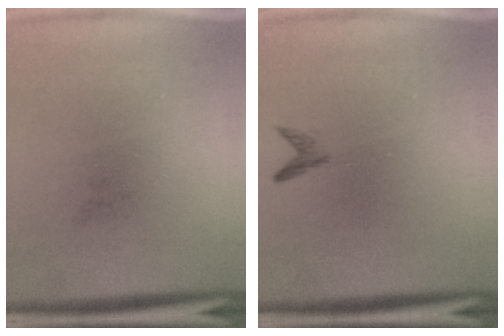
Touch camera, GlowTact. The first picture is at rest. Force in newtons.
{"total": 0.8}